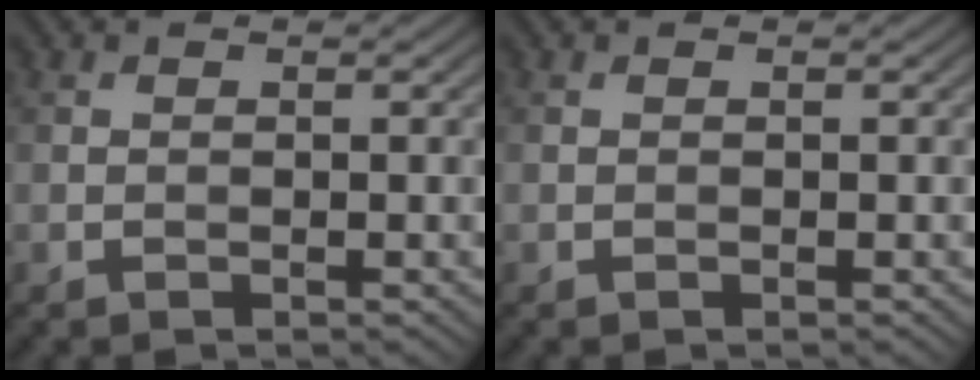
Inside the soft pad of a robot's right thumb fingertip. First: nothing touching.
{"total": 0.0}